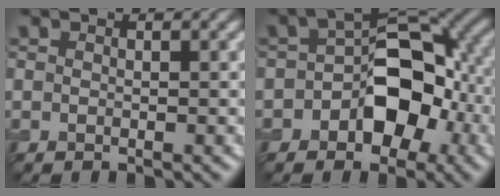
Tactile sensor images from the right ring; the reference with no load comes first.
{"total": 7.3, "force": [-2.0, 4.5, 5.3], "torque": [-0.067, 0.019, -0.041]}